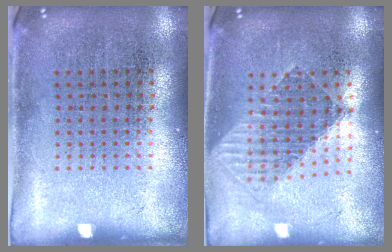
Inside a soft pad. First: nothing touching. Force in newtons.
{"total": 1.6, "press": 1.4, "slide": 0.7}